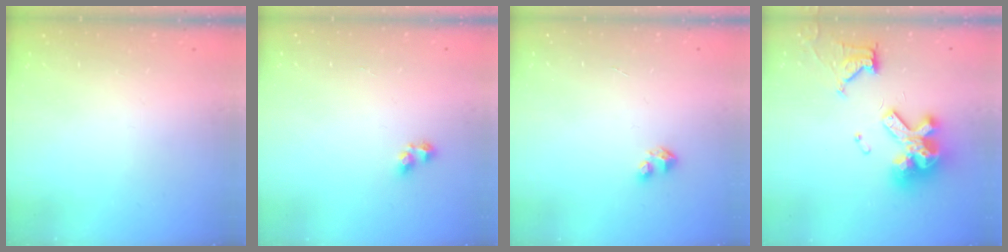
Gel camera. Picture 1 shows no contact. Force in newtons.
{"total": 4.0, "press": 3.9, "slide": 0.5}
{"total": 3.0, "press": 2.9, "slide": 0.2}
{"total": 15.7, "press": 15.6, "slide": 1.7}